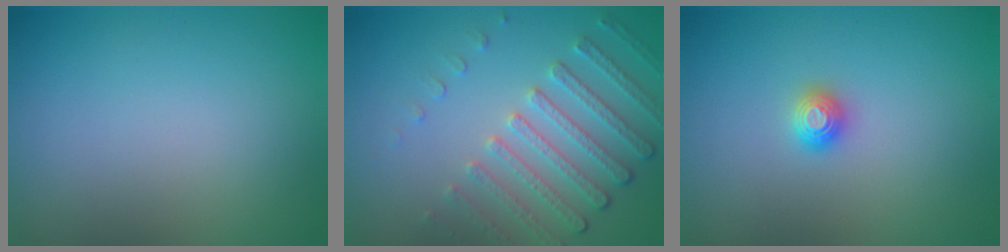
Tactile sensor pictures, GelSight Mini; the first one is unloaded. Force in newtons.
{"total": 4.7, "press": 3.5, "slide": 3.1}
{"total": 1.2, "press": 1.2, "slide": 0.1}